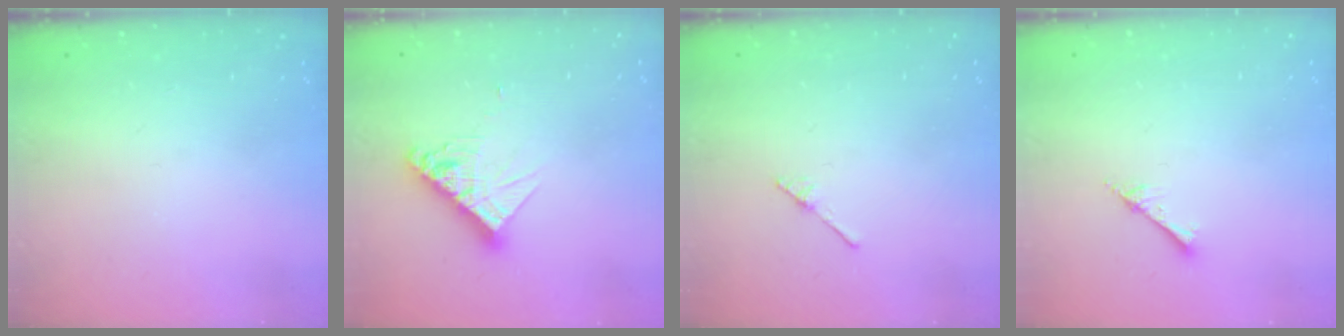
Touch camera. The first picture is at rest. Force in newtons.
{"total": 10.7, "press": 10.6, "slide": 1.0}
{"total": 2.0, "press": 2.0, "slide": 0.2}
{"total": 2.5, "press": 2.5, "slide": 0.2}